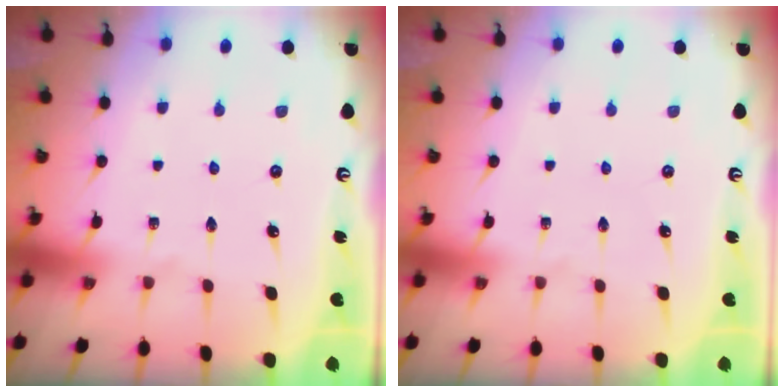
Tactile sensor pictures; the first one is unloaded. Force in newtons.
{"total": 0.0}